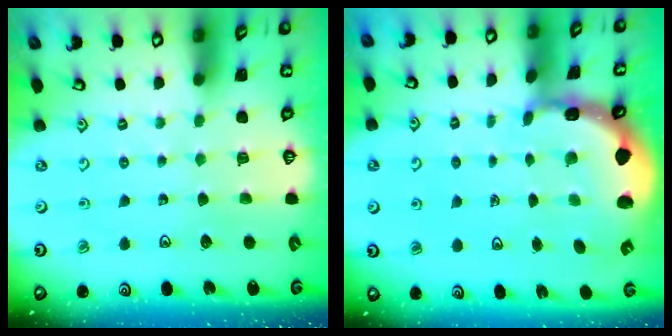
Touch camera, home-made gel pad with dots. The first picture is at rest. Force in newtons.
{"total": 2.2, "press": 2.0, "slide": 0.9}